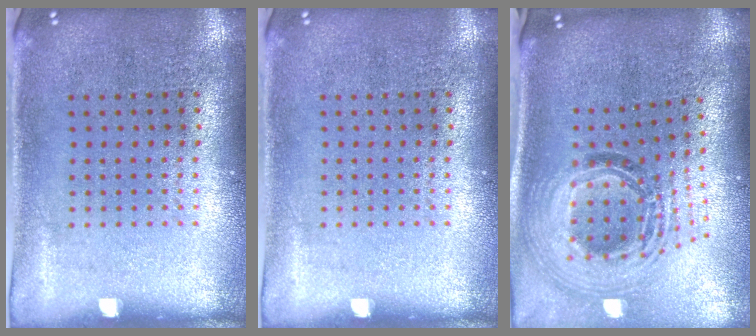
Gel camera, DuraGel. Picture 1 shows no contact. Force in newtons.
{"total": 0.0}
{"total": 2.1, "press": 1.6, "slide": 1.2}